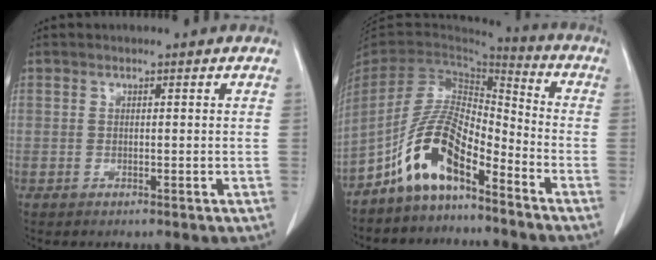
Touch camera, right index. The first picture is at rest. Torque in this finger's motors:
{"motor_torque": [1.36, -0.78, 1.00, 0.21]}